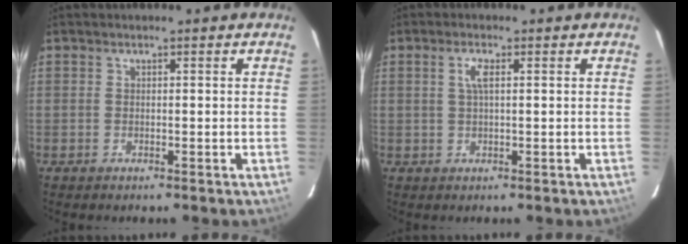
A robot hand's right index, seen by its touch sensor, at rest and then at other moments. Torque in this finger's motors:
{"motor_torque": [0.31, -0.06, 0.17, 0.06]}